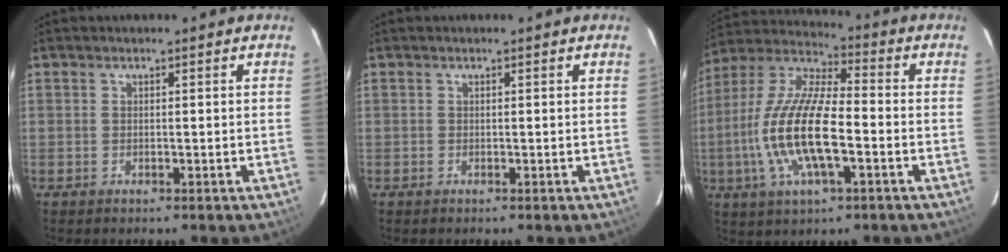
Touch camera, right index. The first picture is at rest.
{"total": 0.0}
{"total": 16.9, "force": [-4.2, 5.4, 15.4], "torque": [-0.315, -0.005, -0.085]}